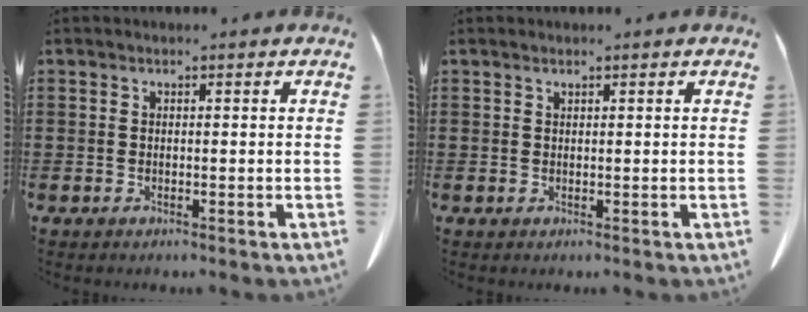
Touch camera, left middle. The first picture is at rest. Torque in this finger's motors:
{"motor_torque": [0.06, 0.12, -0.05, 0.02]}